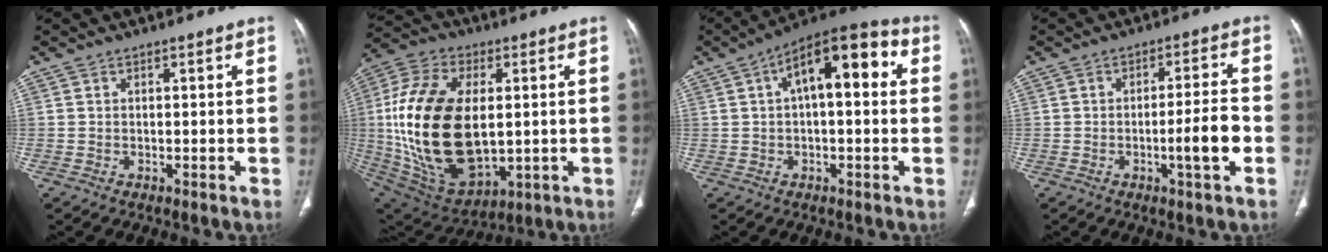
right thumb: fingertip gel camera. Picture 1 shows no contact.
{"total": 26.4, "force": [0.8, 15.0, 21.7], "torque": [-0.430, -0.010, 0.033]}
{"total": 14.3, "force": [3.3, 6.0, 12.6], "torque": [-0.167, 0.038, 0.043]}
{"total": 6.9, "force": [-2.1, 0.7, 6.5], "torque": [-0.105, 0.014, -0.034]}